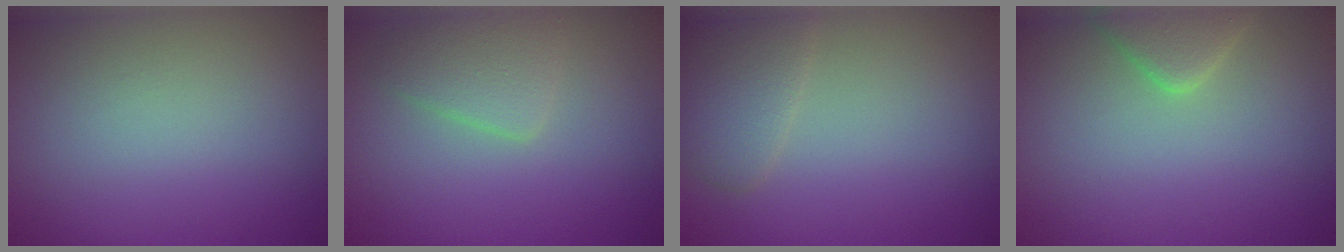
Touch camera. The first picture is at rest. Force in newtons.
{"total": 2.4, "press": 2.4, "slide": 0.1}
{"total": 2.6, "press": 2.6, "slide": 0.2}
{"total": 2.8, "press": 2.8, "slide": 0.3}